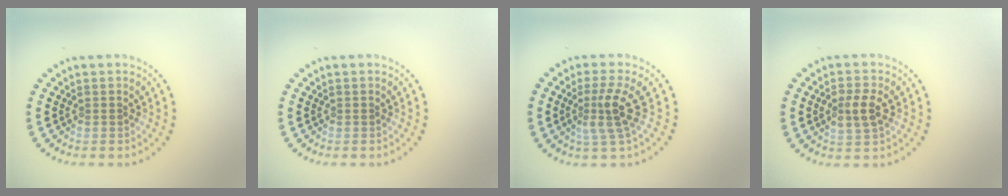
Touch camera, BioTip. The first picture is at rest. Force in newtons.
{"total": 0.0}
{"total": 3.1, "press": 2.2, "slide": 2.2}
{"total": 2.7, "press": 2.7, "slide": 0.4}